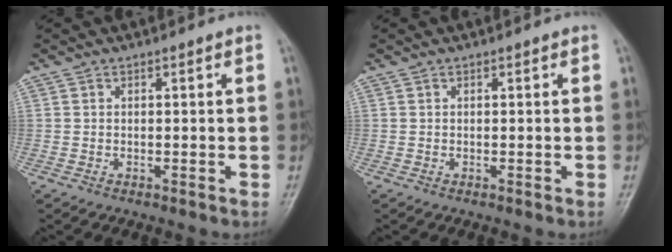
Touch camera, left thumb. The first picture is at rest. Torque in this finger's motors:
{"motor_torque": [0.00, 0.00, 0.00, -0.01, 0.00]}